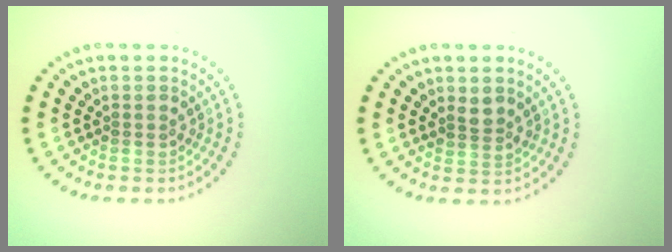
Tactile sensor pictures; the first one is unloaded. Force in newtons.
{"total": 1.5, "press": 1.3, "slide": 0.8}